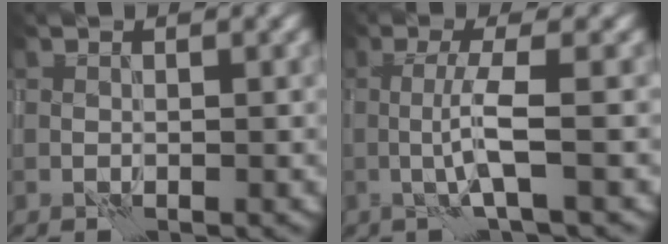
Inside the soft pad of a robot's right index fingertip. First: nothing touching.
{"total": 3.0, "force": [-0.4, 0.2, 3.0], "torque": [-0.055, 0.005, -0.013]}